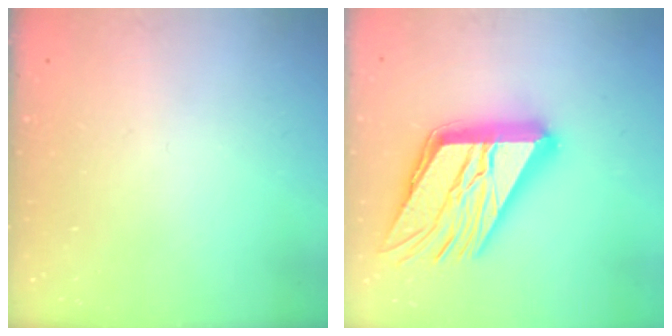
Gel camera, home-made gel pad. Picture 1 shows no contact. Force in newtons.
{"total": 28.7, "press": 28.6, "slide": 3.0}